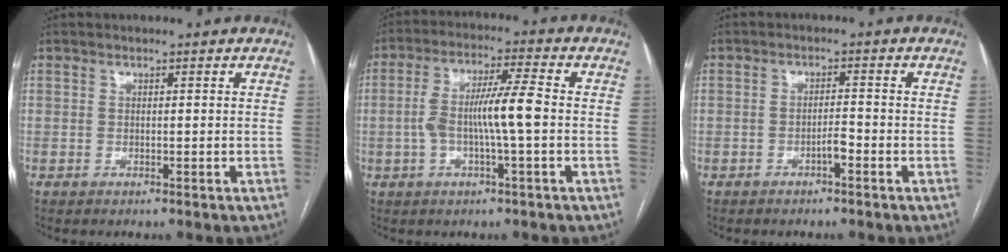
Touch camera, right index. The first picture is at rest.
{"total": 8.7, "force": [-0.9, 0.6, 8.7], "torque": [-0.171, 0.017, -0.022]}
{"total": 2.1, "force": [-1.2, 0.3, 1.6], "torque": [-0.025, 0.002, -0.022]}